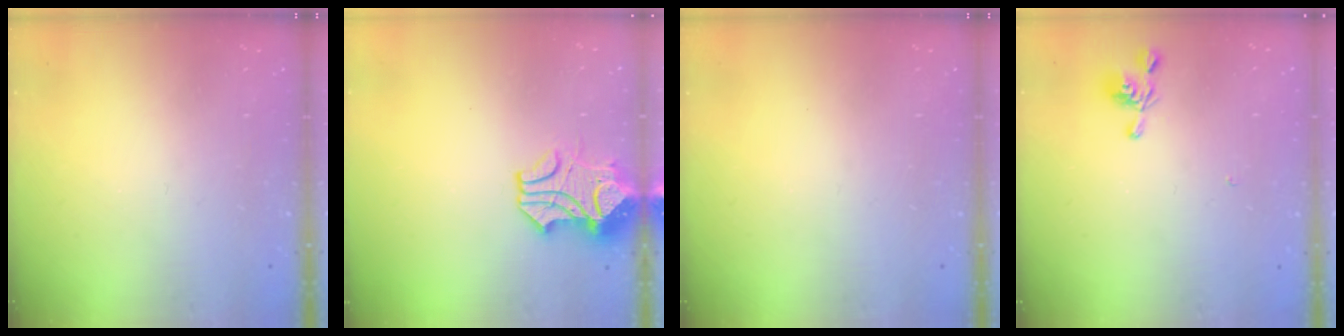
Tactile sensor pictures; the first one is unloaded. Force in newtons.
{"total": 2.2, "press": 1.9, "slide": 1.1}
{"total": 0.0}
{"total": 5.9, "press": 5.9, "slide": 0.2}